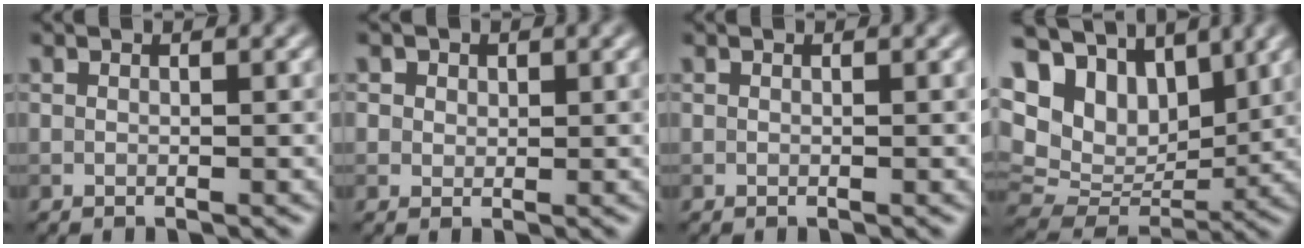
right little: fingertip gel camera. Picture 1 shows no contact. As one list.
[{"total": 2.6, "force": [1.5, 1.9, 1.0], "torque": [-0.022, 0.007, 0.016]}, {"total": 0.0}, {"total": 13.7, "force": [5.9, 9.1, 8.4], "torque": [-0.188, 0.025, 0.120]}]